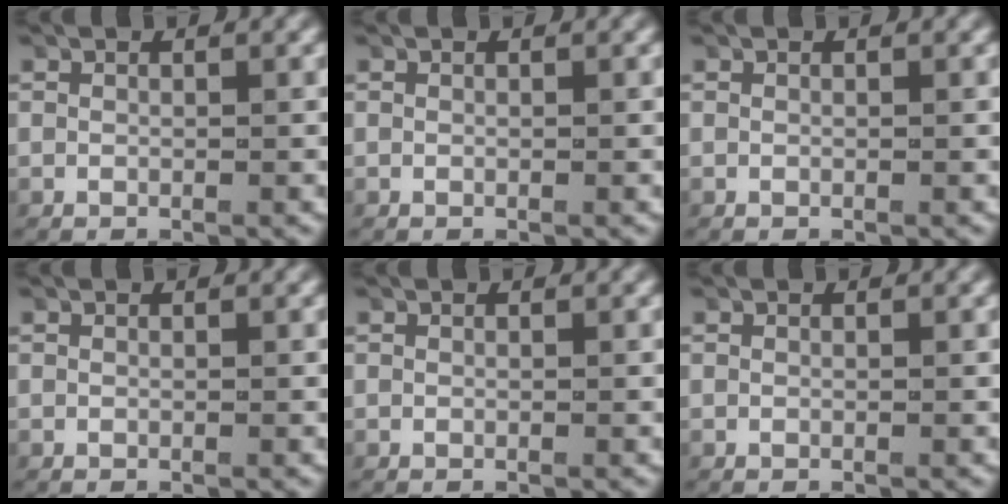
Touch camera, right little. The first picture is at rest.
{"total": 0.0}
{"total": 0.0}
{"total": 0.0}
{"total": 0.0}
{"total": 0.0}